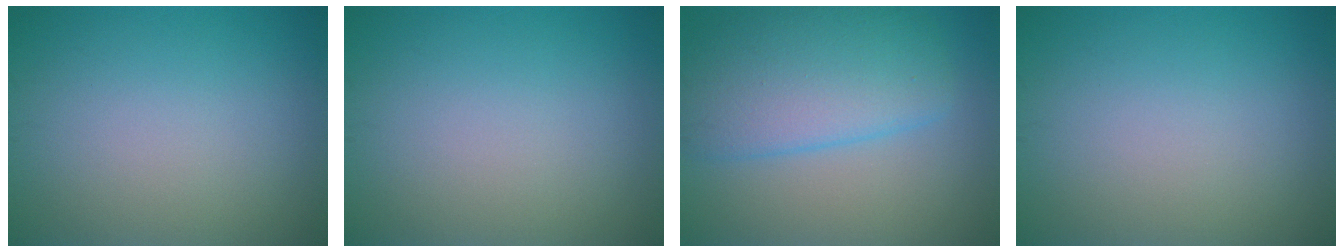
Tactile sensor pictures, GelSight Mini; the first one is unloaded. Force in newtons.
{"total": 0.0}
{"total": 6.8, "press": 6.8, "slide": 0.1}
{"total": 0.0}